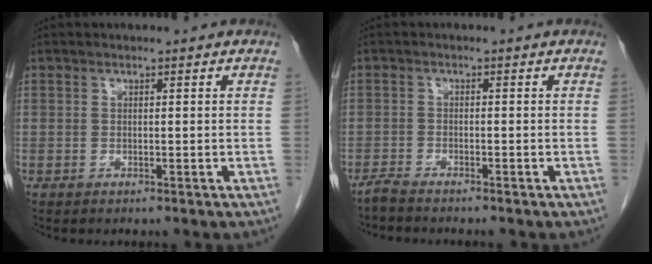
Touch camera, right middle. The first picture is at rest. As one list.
[{"total": 3.0, "force": [-2.8, 0.3, 1.2], "torque": [-0.023, -0.004, -0.041]}]